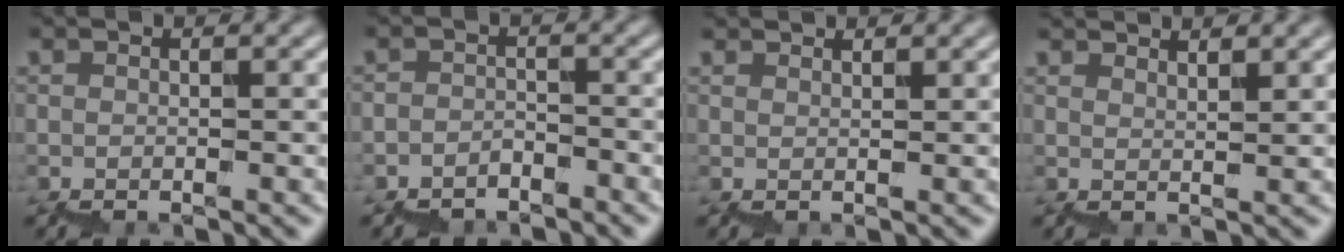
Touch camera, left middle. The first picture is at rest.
{"total": 1.6, "force": [-1.5, 0.5, -0.4], "torque": [-0.003, 0.004, -0.020]}
{"total": 0.8, "force": [0.8, 0.1, 0.1], "torque": [0.002, 0.000, 0.013]}
{"total": 2.9, "force": [2.3, 0.9, 1.6], "torque": [-0.002, 0.010, 0.033]}